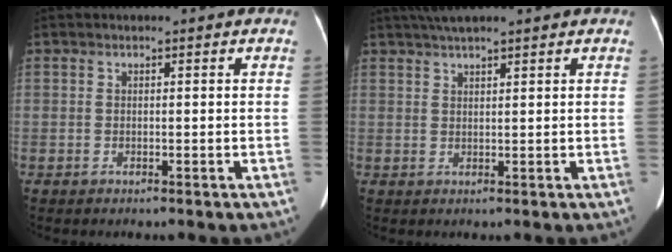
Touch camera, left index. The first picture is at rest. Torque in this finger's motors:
{"motor_torque": [-0.73, -0.34, -0.43, -0.07]}